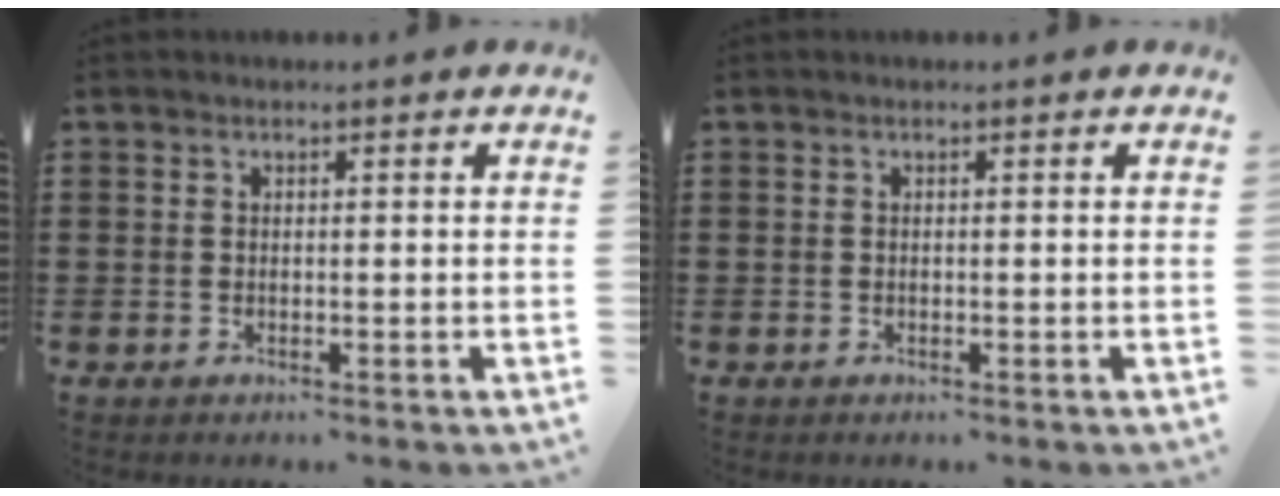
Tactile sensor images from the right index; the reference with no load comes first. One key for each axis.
{"total": 0.0}